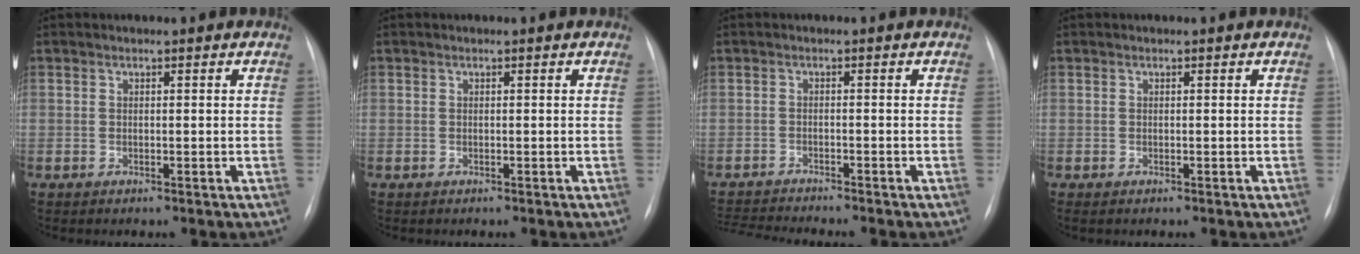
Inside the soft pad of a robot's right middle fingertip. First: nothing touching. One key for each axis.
{"total": 0.0}
{"total": 6.3, "fx": -5.9, "fy": -1.3, "fz": 1.7, "tx": -0.026, "ty": -0.012, "tz": -0.097}
{"total": 0.0}